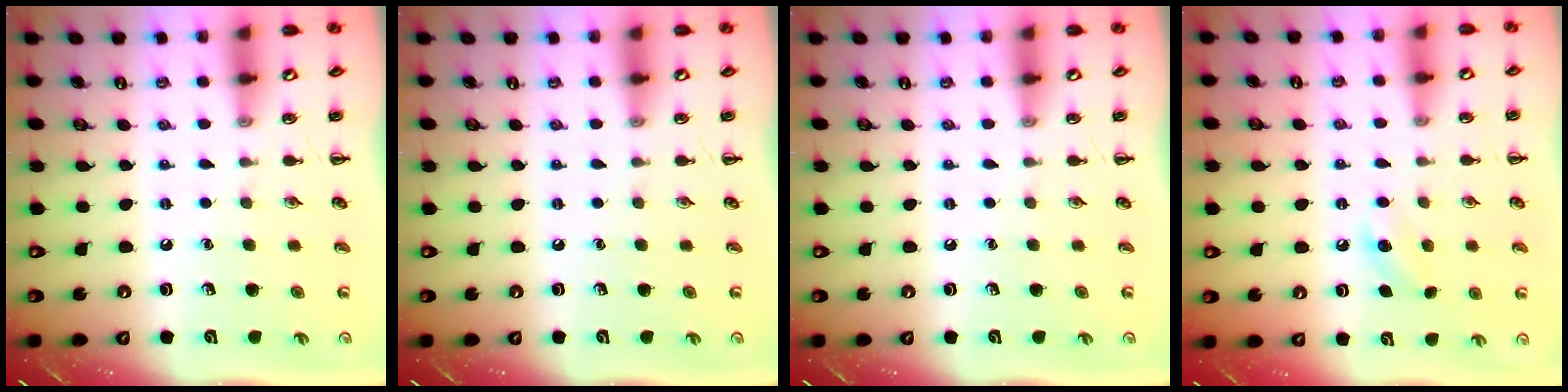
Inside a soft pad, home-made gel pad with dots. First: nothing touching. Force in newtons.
{"total": 0.0}
{"total": 0.0}
{"total": 5.4, "press": 5.2, "slide": 1.2}